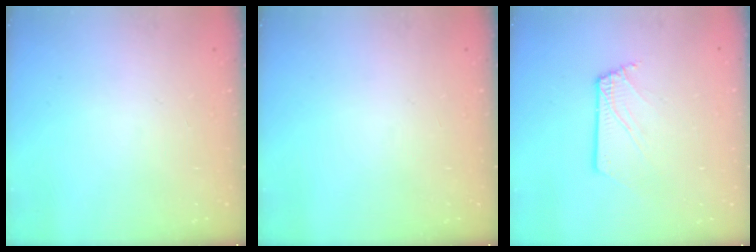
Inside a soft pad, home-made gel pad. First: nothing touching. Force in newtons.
{"total": 0.0}
{"total": 2.6, "press": 2.6, "slide": 0.3}